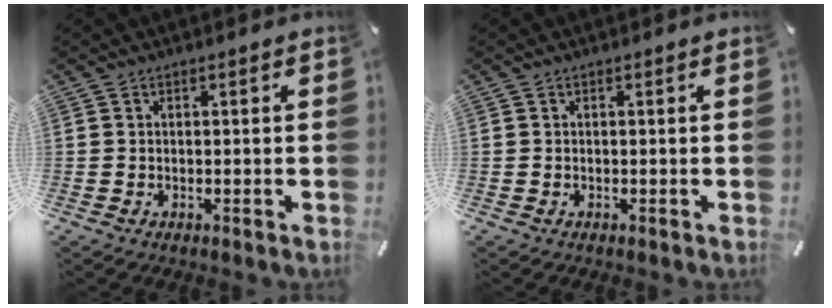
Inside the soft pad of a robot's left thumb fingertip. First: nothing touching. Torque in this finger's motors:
{"motor_torque": [0.00, 0.00, -0.02, 0.00, 0.00]}